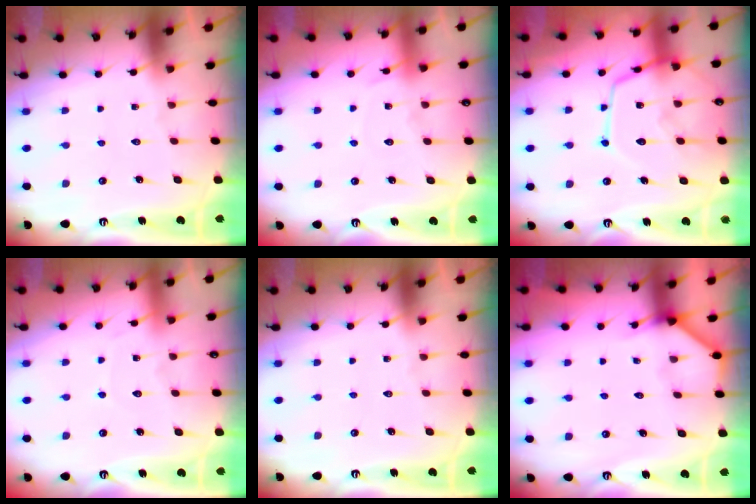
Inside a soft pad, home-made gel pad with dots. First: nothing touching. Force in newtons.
{"total": 6.8, "press": 6.8, "slide": 0.7}
{"total": 15.1, "press": 15.1, "slide": 1.4}
{"total": 4.0, "press": 3.9, "slide": 0.5}
{"total": 0.0}
{"total": 3.3, "press": 3.3, "slide": 0.4}